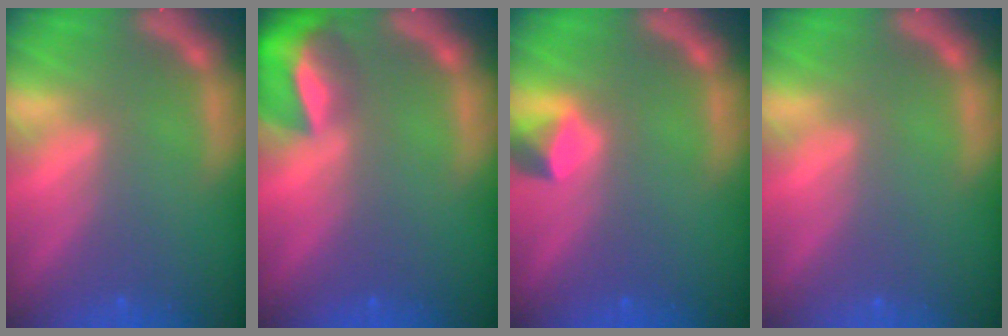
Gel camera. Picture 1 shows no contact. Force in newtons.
{"total": 6.9}
{"total": 1.9}
{"total": 0.0}